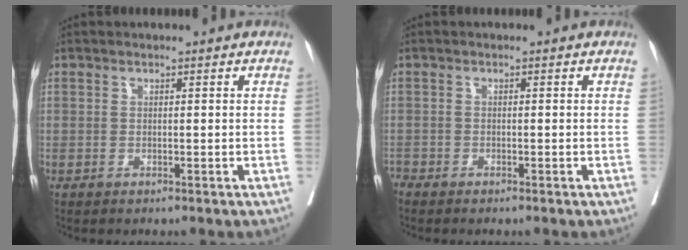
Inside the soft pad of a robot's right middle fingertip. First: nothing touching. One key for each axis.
{"total": 1.0, "fx": -1.0, "fy": 0.2, "fz": 0.0, "tx": 0.003, "ty": -0.002, "tz": -0.020}